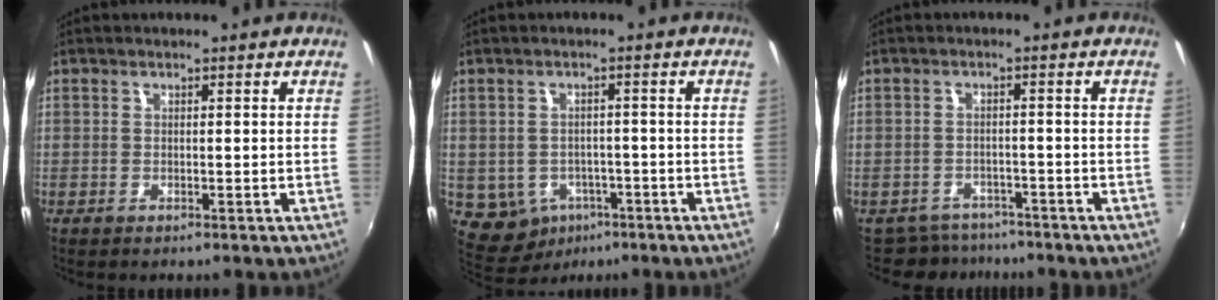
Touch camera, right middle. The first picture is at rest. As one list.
[{"total": 8.1, "force": [-3.5, 6.8, 2.7], "torque": [-0.082, -0.003, -0.033]}, {"total": 5.9, "force": [-5.2, 2.7, 0.4], "torque": [-0.019, 0.003, -0.078]}]